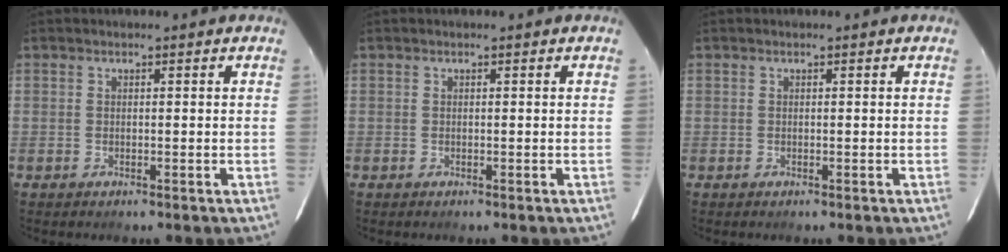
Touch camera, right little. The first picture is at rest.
{"total": 0.0}
{"total": 0.0}